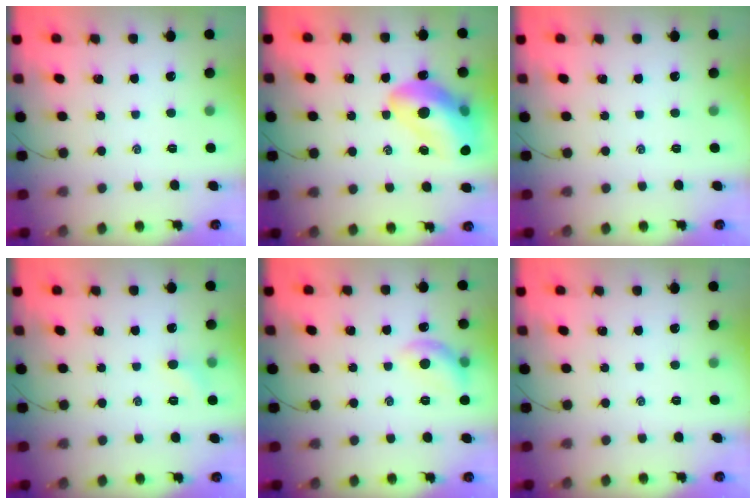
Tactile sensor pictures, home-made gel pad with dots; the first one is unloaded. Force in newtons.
{"total": 20.4, "press": 19.8, "slide": 4.8}
{"total": 0.0}
{"total": 4.2, "press": 4.0, "slide": 1.2}
{"total": 8.5, "press": 8.4, "slide": 0.7}
{"total": 0.0}